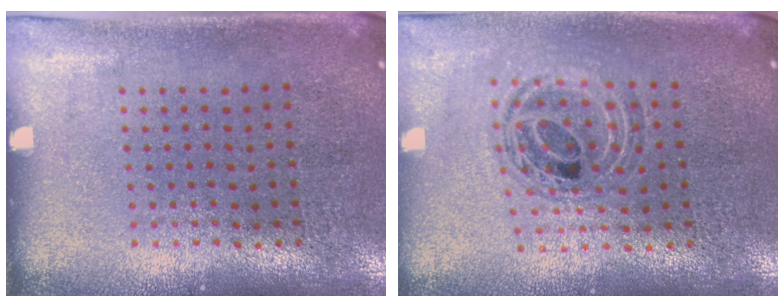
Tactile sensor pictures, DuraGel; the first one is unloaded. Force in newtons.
{"total": 0.8, "press": 0.8, "slide": 0.2}